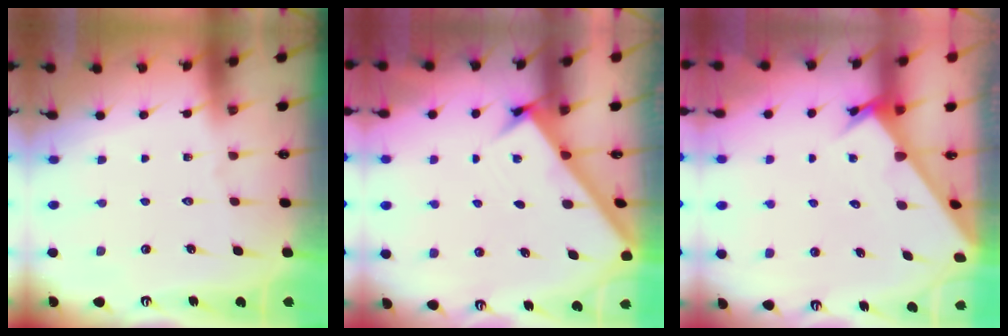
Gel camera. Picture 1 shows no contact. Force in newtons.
{"total": 2.9, "press": 2.9, "slide": 0.4}
{"total": 2.8, "press": 2.8, "slide": 0.1}